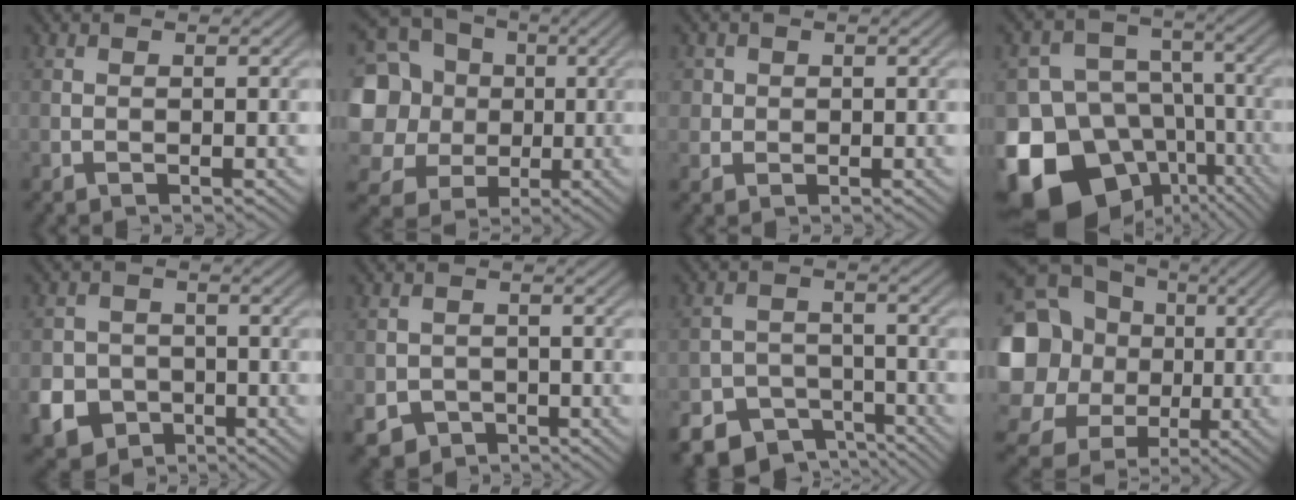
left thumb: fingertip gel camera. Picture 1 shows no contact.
{"total": 15.4, "force": [1.4, 13.8, 6.7], "torque": [-0.245, 0.011, 0.005]}
{"total": 2.2, "force": [0.6, 2.1, 0.4], "torque": [-0.011, -0.005, 0.014]}
{"total": 21.1, "force": [-11.5, 15.6, 8.2], "torque": [-0.192, -0.058, -0.171]}
{"total": 8.8, "force": [-3.7, 7.6, 2.4], "torque": [-0.066, -0.035, -0.083]}
{"total": 3.4, "force": [-1.5, 2.9, 0.9], "torque": [-0.023, -0.013, -0.029]}
{"total": 9.9, "force": [-7.3, 6.2, 2.6], "torque": [-0.047, -0.019, -0.105]}
{"total": 21.2, "force": [1.3, 19.2, 8.7], "torque": [-0.266, 0.012, -0.008]}